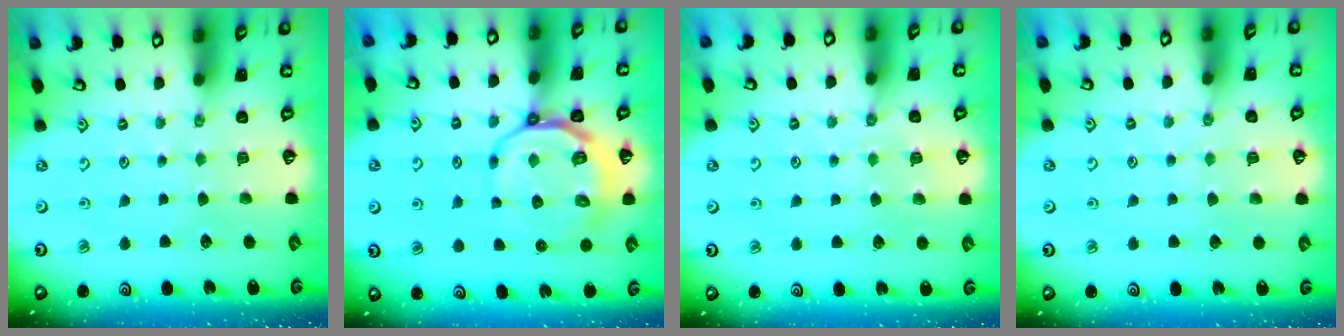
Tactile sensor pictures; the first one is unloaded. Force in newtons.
{"total": 10.7, "press": 10.3, "slide": 2.9}
{"total": 4.5, "press": 4.5, "slide": 0.6}
{"total": 2.9, "press": 2.9, "slide": 0.5}